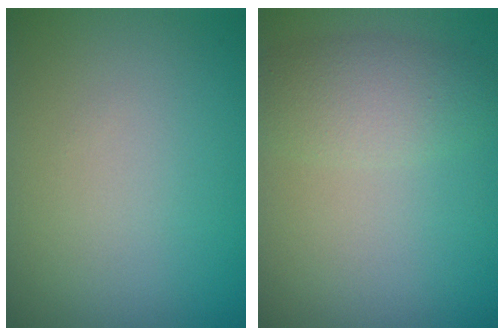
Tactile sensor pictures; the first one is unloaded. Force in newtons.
{"total": 3.3, "press": 3.3, "slide": 0.2}